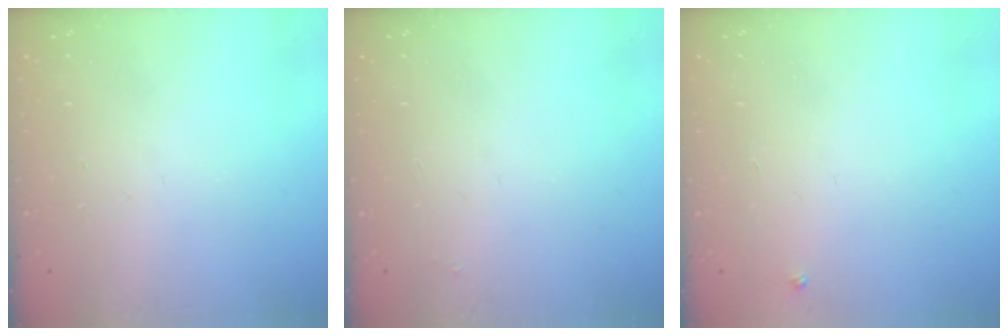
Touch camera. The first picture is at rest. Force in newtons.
{"total": 1.9, "press": 1.9, "slide": 0.3}
{"total": 2.7, "press": 2.7, "slide": 0.3}